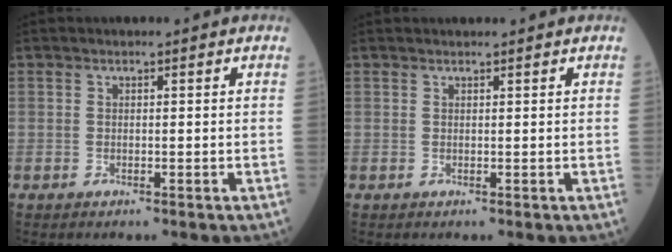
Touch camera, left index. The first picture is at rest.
{"total": 1.7, "force": [1.6, 0.0, 0.4], "torque": [-0.008, 0.013, 0.025]}